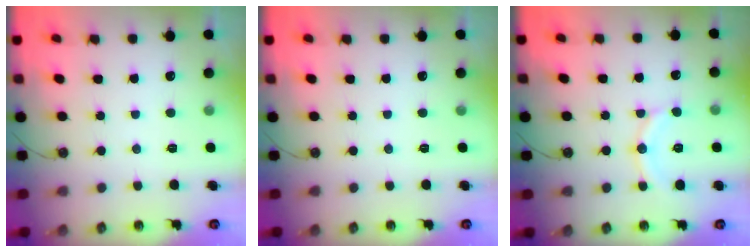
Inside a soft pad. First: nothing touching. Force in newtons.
{"total": 0.0}
{"total": 11.1, "press": 11.1, "slide": 1.0}